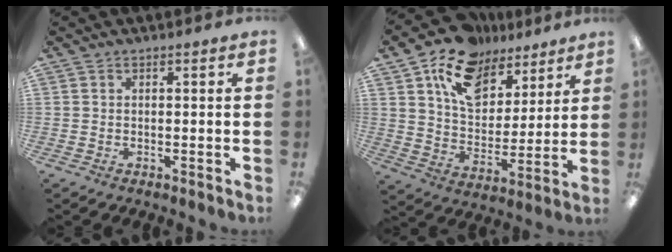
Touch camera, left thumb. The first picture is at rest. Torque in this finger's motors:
{"motor_torque": [0.26, 0.44, 0.96, -1.77, 0.09]}